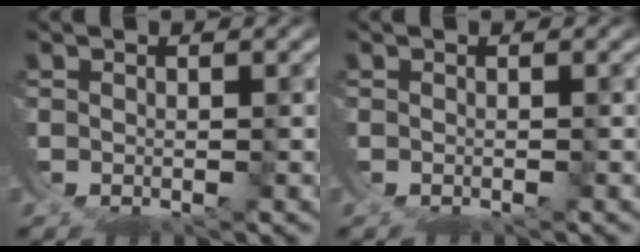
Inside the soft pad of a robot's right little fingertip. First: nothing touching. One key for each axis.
{"total": 0.6, "fx": -0.4, "fy": 0.2, "fz": -0.3, "tx": 0.001, "ty": -0.004, "tz": -0.006}